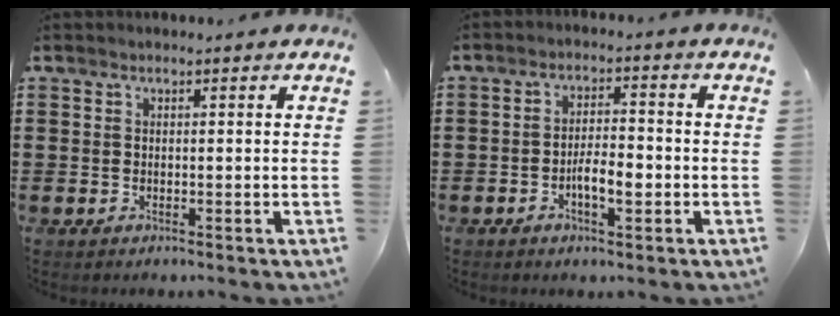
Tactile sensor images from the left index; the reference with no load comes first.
{"total": 4.3, "force": [-1.5, 1.6, 3.7], "torque": [-0.067, 0.007, -0.029]}